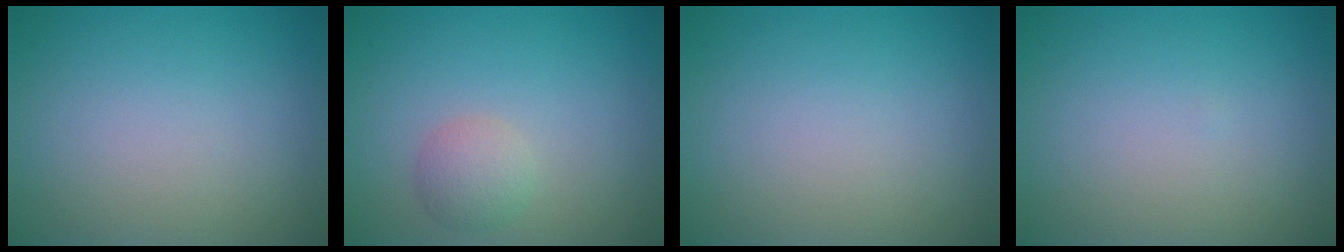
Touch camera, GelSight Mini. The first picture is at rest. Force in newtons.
{"total": 2.2, "press": 2.2, "slide": 0.1}
{"total": 0.0}
{"total": 0.0}